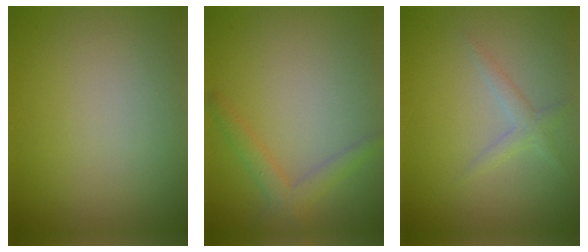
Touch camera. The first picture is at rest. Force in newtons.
{"total": 2.2, "press": 2.2, "slide": 0.0}
{"total": 1.5, "press": 1.5, "slide": 0.1}